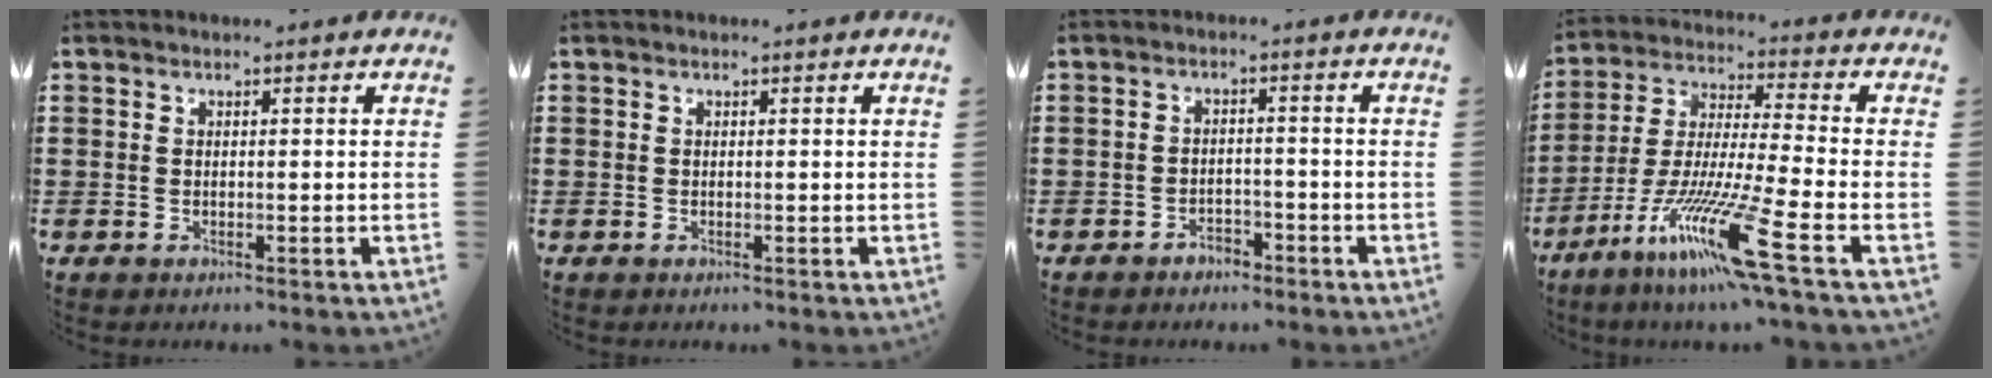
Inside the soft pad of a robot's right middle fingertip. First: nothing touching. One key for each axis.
{"total": 0.0}
{"total": 2.3, "fx": -2.1, "fy": 0.8, "fz": 0.2, "tx": -0.011, "ty": 0.001, "tz": -0.044}
{"total": 13.2, "fx": -7.8, "fy": -0.4, "fz": 10.6, "tx": -0.222, "ty": -0.016, "tz": -0.151}